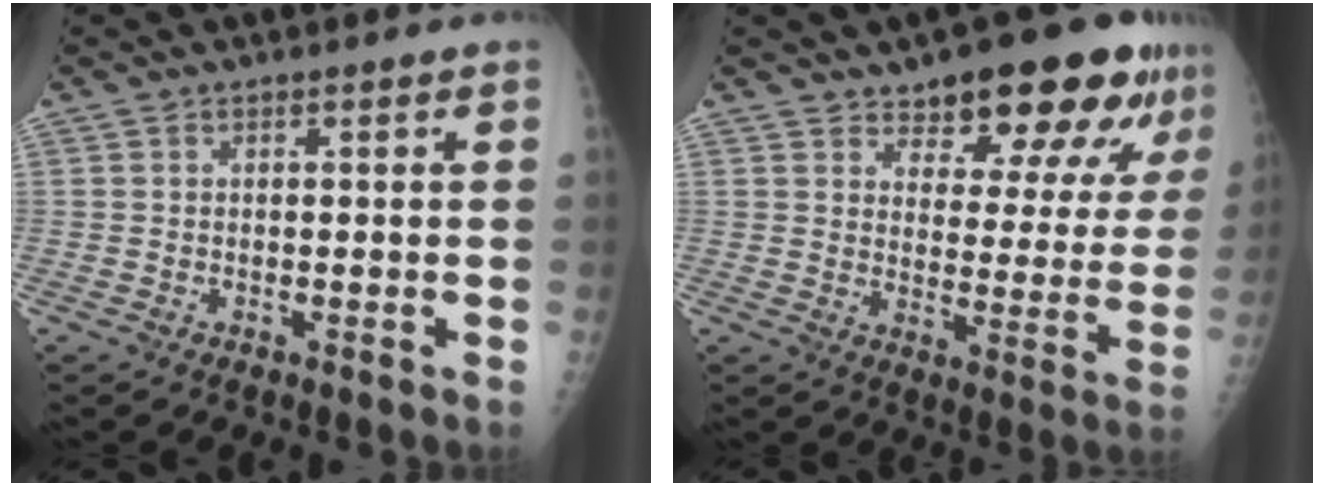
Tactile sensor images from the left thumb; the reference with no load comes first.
{"total": 17.2, "force": [12.1, 6.5, 10.4], "torque": [-0.098, -0.059, 0.161]}